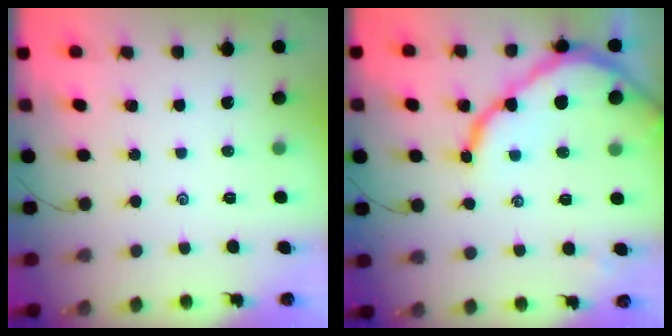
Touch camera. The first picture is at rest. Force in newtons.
{"total": 12.5, "press": 12.5, "slide": 1.4}